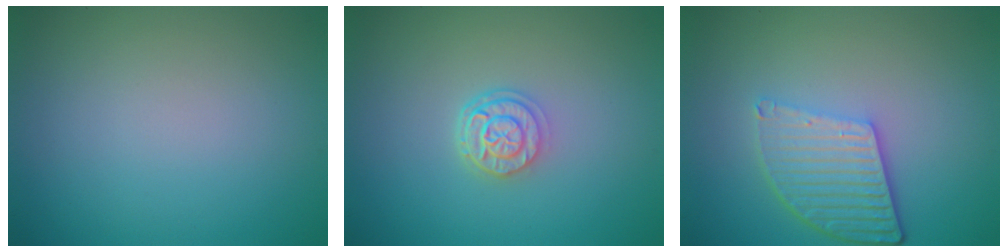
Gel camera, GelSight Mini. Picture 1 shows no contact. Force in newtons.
{"total": 2.9, "press": 2.3, "slide": 1.8}
{"total": 5.1, "press": 3.8, "slide": 3.5}